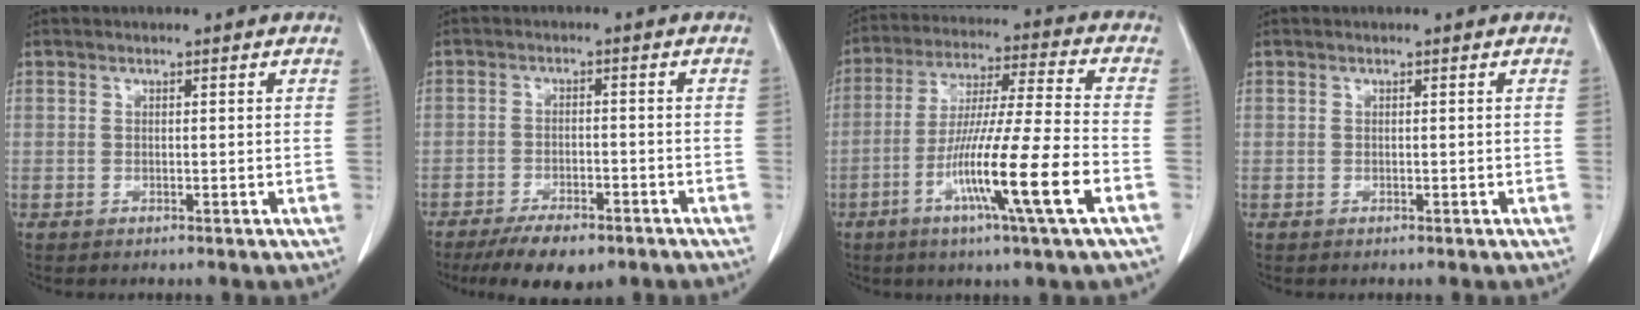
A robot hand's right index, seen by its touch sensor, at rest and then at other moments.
{"total": 7.8, "force": [-5.7, 2.8, 4.5], "torque": [-0.068, -0.007, -0.091]}
{"total": 16.0, "force": [-6.3, -1.1, 14.7], "torque": [-0.272, -0.020, -0.114]}
{"total": 0.0}